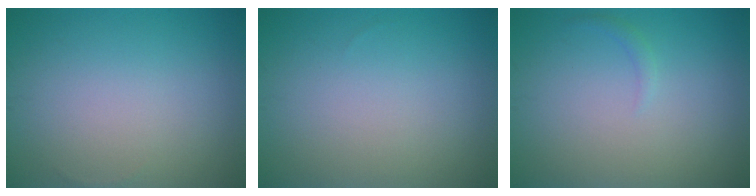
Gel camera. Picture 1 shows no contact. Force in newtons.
{"total": 0.0}
{"total": 0.7, "press": 0.7, "slide": 0.1}